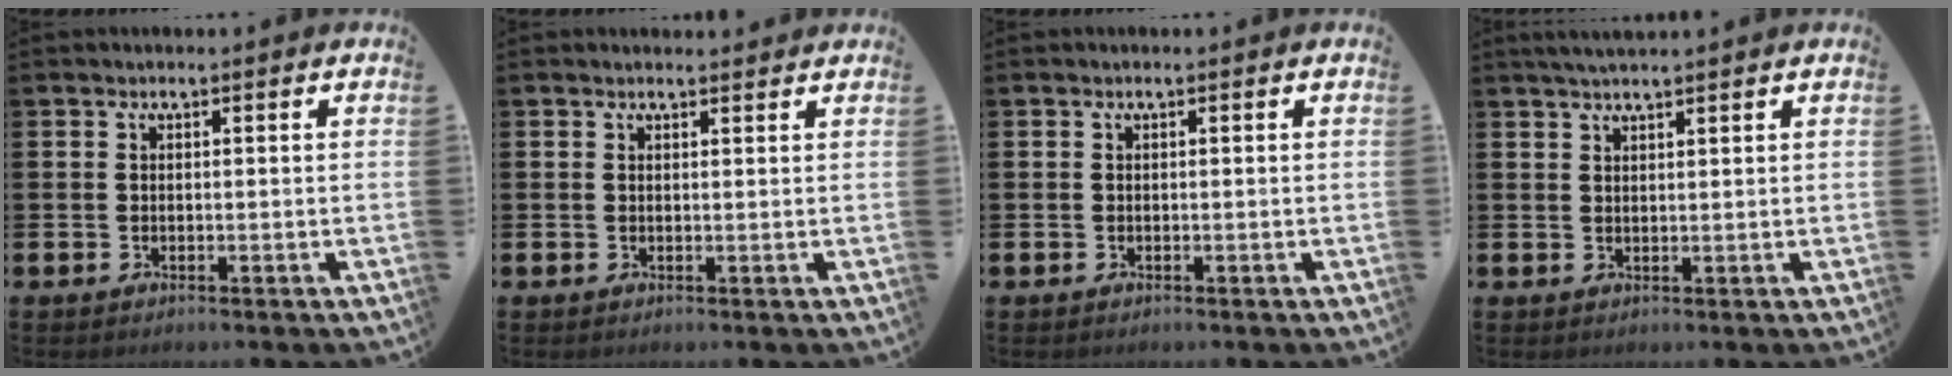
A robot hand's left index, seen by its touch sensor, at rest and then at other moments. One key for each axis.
{"total": 0.9, "fx": 0.9, "fy": 0.1, "fz": 0.1, "tx": 0.007, "ty": -0.002, "tz": 0.015}
{"total": 0.0}
{"total": 2.2, "fx": 2.0, "fy": 0.1, "fz": 0.8, "tx": -0.015, "ty": -0.002, "tz": 0.037}